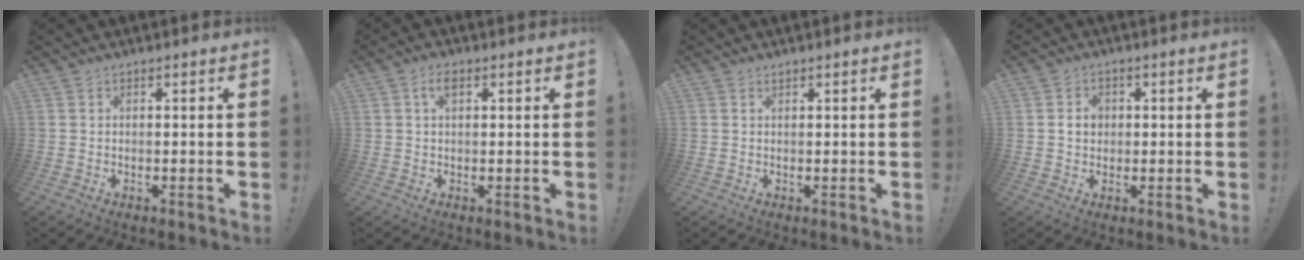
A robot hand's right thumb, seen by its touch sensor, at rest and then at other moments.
{"total": 3.3, "force": [1.4, 1.7, 2.5], "torque": [-0.042, 0.002, 0.020]}
{"total": 0.7, "force": [0.6, 0.1, 0.2], "torque": [0.003, -0.003, 0.011]}
{"total": 3.8, "force": [0.3, 3.2, 2.1], "torque": [-0.024, 0.001, 0.002]}